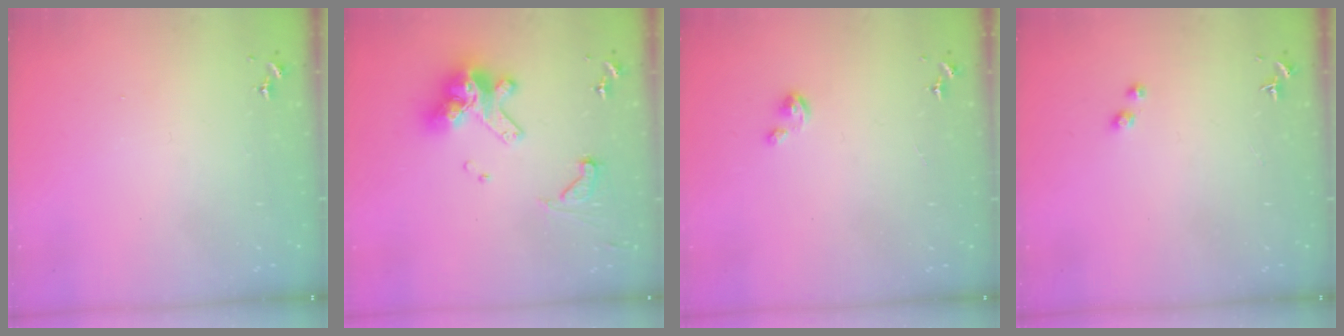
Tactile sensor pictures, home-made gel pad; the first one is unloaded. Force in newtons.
{"total": 15.8, "press": 15.7, "slide": 1.9}
{"total": 2.9, "press": 2.9, "slide": 0.2}
{"total": 1.8, "press": 1.7, "slide": 0.2}